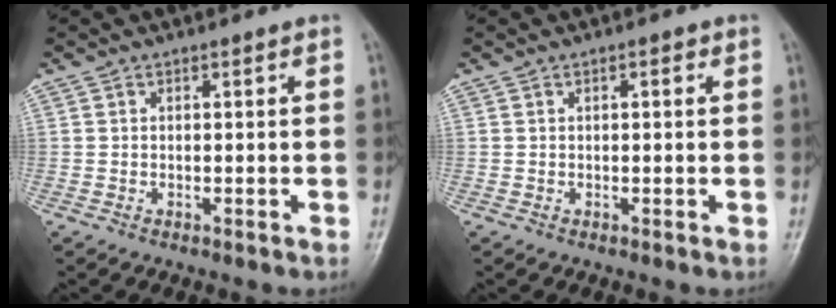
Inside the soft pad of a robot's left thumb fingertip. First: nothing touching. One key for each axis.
{"total": 1.1, "fx": 0.3, "fy": 0.4, "fz": 0.9, "tx": -0.012, "ty": 0.003, "tz": 0.002}